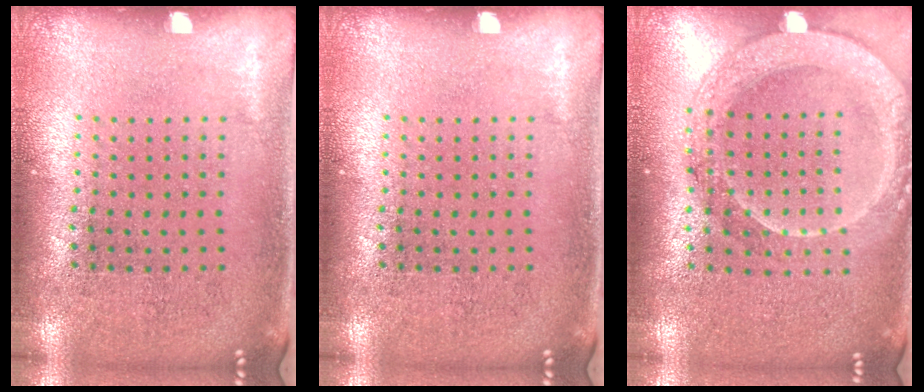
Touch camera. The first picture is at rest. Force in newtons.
{"total": 0.0}
{"total": 2.0, "press": 1.9, "slide": 0.8}